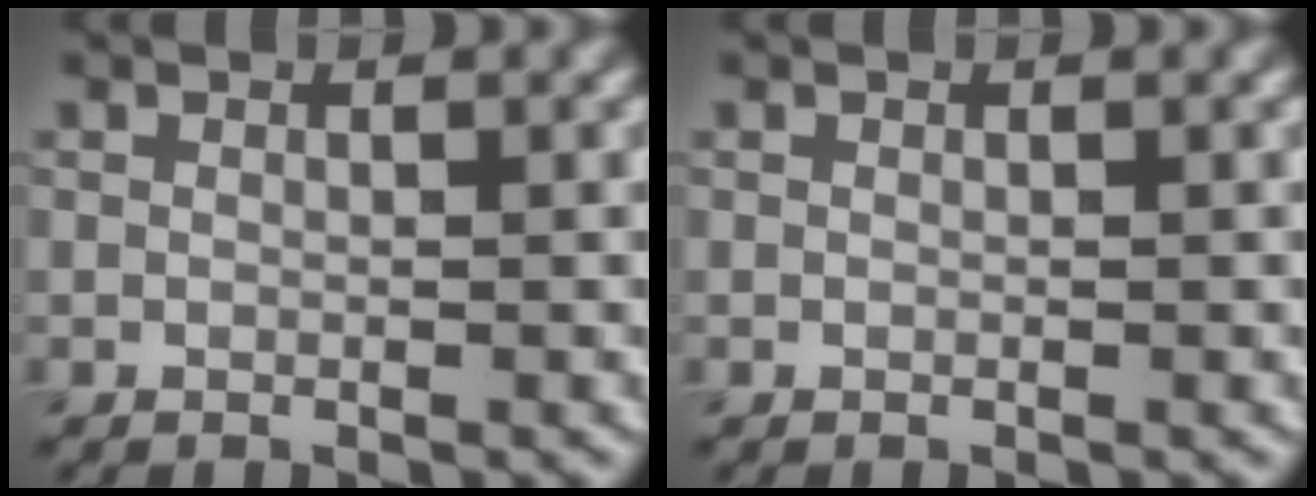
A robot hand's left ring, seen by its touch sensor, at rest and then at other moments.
{"total": 0.0}